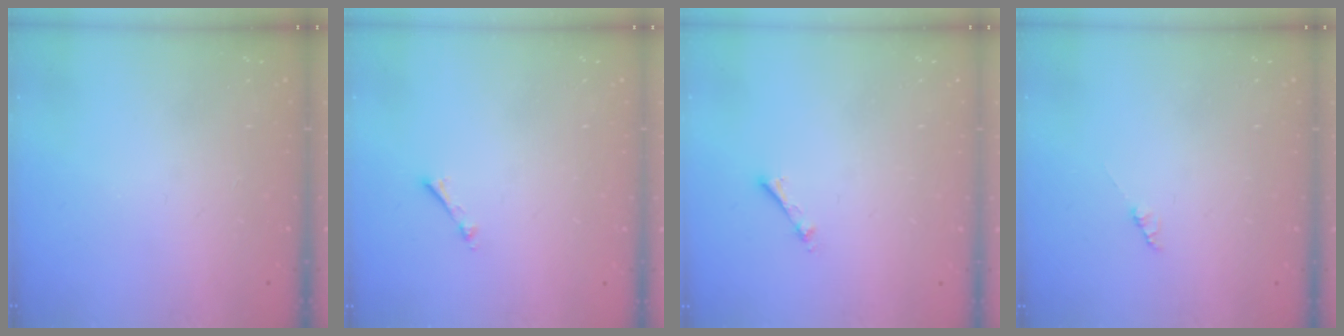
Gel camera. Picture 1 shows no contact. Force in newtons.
{"total": 0.6, "press": 0.6, "slide": 0.2}
{"total": 2.7, "press": 2.7, "slide": 0.4}
{"total": 1.4, "press": 1.4, "slide": 0.2}